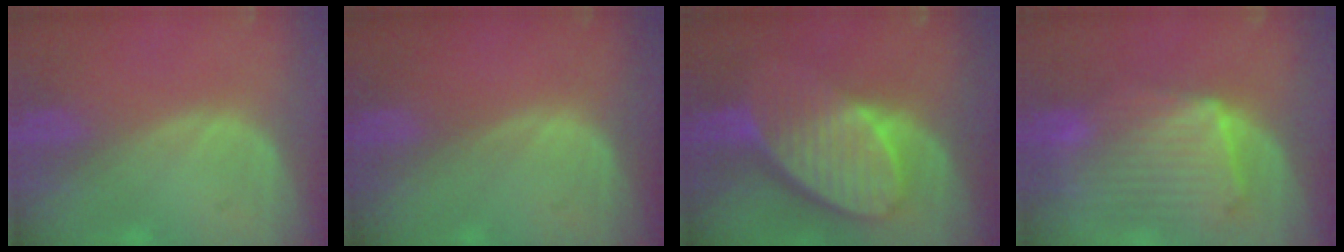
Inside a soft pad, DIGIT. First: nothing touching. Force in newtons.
{"total": 0.0}
{"total": 10.2, "press": 9.0, "slide": 4.9}
{"total": 10.7, "press": 9.3, "slide": 5.3}